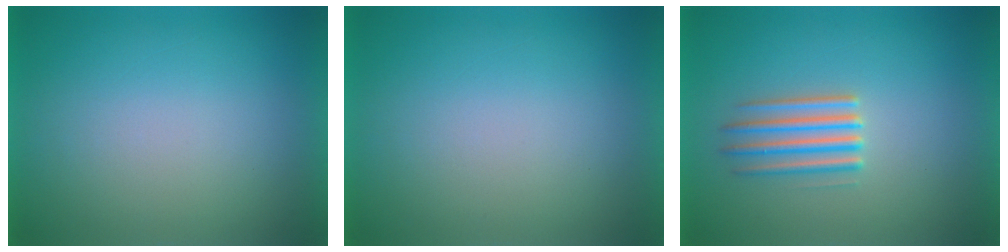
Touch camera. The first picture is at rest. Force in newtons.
{"total": 0.0}
{"total": 2.7}